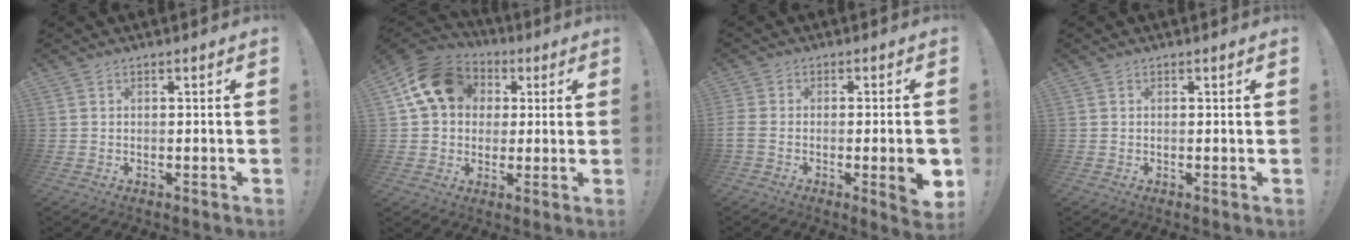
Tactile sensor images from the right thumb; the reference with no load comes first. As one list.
[{"total": 15.1, "force": [5.1, 11.6, 8.2], "torque": [-0.123, -0.007, 0.103]}, {"total": 9.0, "force": [-2.4, 2.1, 8.4], "torque": [-0.129, 0.003, -0.035]}, {"total": 0.0}]